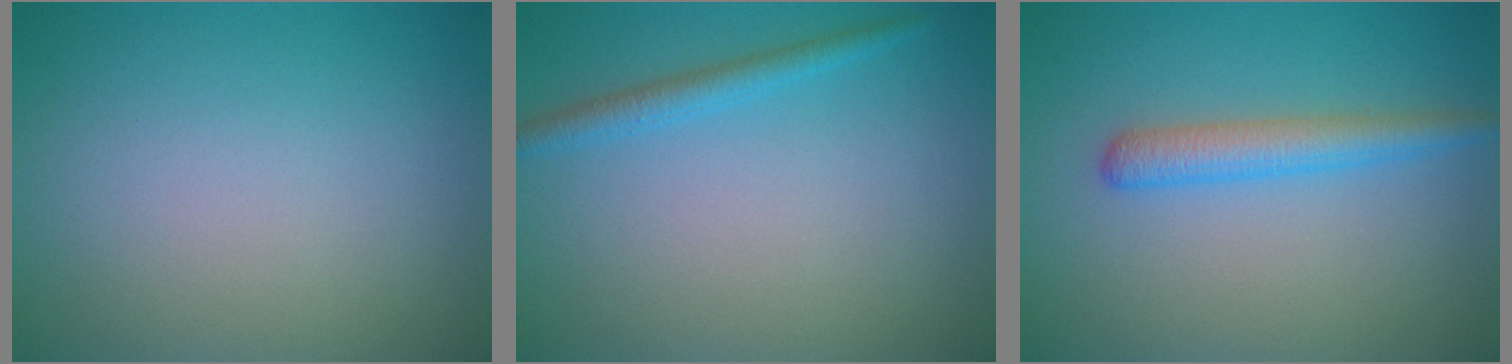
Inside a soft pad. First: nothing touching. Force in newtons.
{"total": 1.8, "press": 1.8, "slide": 0.2}
{"total": 2.8, "press": 2.8, "slide": 0.1}